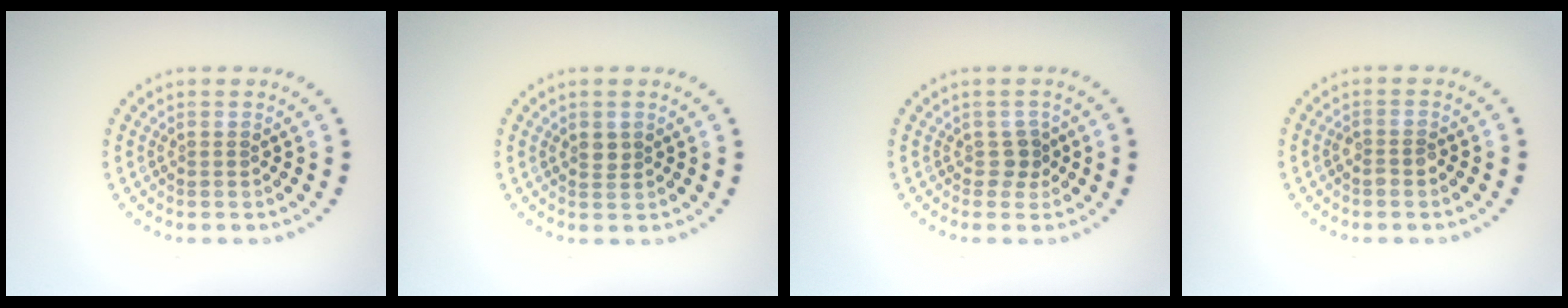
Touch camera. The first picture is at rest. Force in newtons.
{"total": 1.2, "press": 1.0, "slide": 0.5}
{"total": 1.3, "press": 1.1, "slide": 0.8}
{"total": 1.0, "press": 1.0, "slide": 0.4}